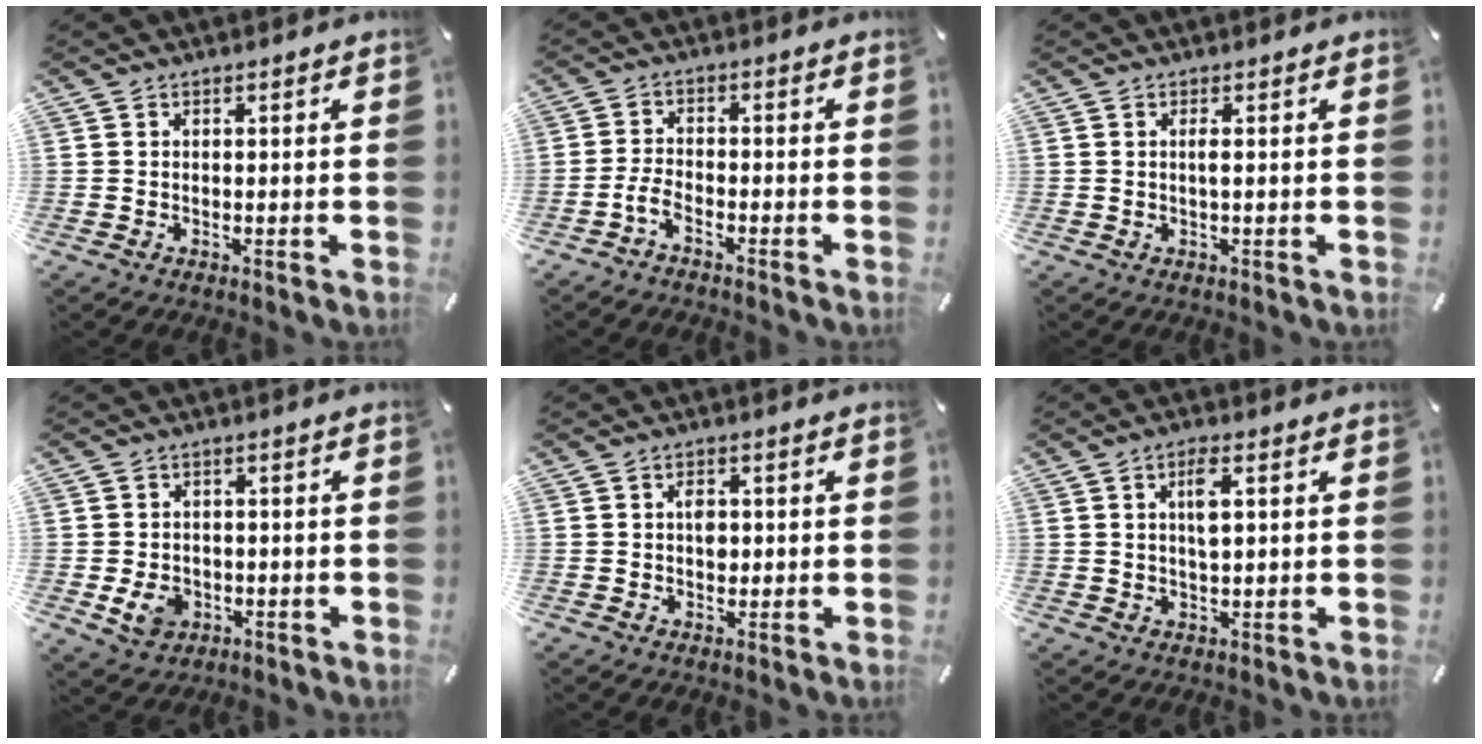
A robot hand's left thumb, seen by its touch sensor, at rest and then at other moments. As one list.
[{"total": 3.7, "force": [-2.4, 1.5, 2.3], "torque": [-0.059, 0.004, -0.049]}, {"total": 1.4, "force": [0.1, 0.1, 1.4], "torque": [-0.030, -0.004, 0.001]}, {"total": 6.0, "force": [-1.5, 5.1, 2.9], "torque": [-0.053, -0.001, -0.029]}, {"total": 3.3, "force": [0.1, 2.4, 2.2], "torque": [-0.021, -0.004, -0.005]}, {"total": 5.3, "force": [1.3, 1.9, 4.7], "torque": [-0.090, 0.006, 0.017]}]